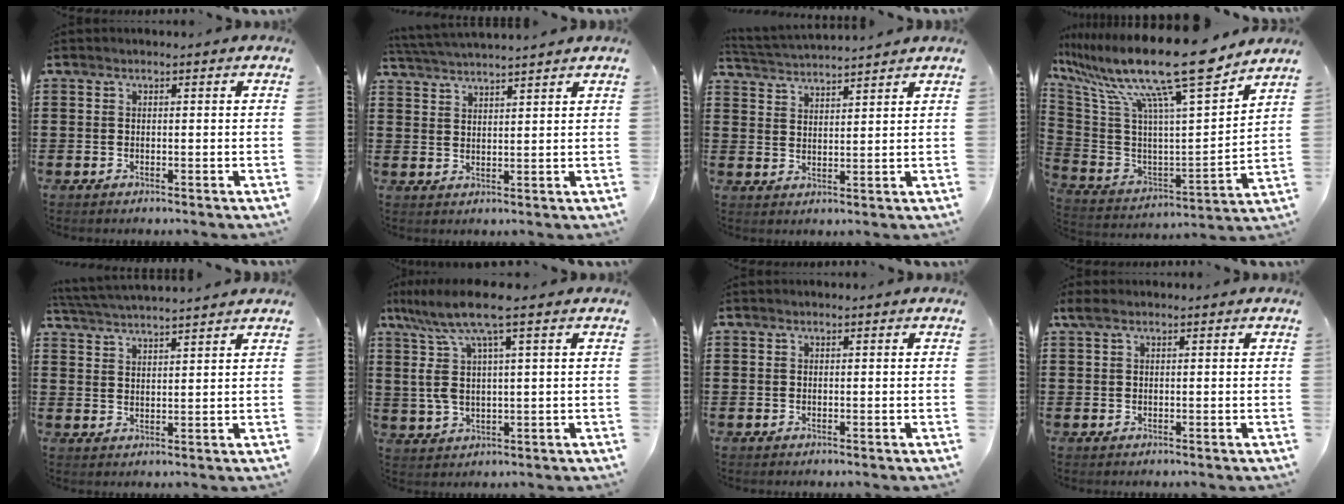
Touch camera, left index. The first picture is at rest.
{"total": 3.1, "force": [3.1, -0.6, 0.3], "torque": [-0.018, -0.013, 0.056]}
{"total": 2.8, "force": [2.8, -0.3, -0.1], "torque": [-0.011, -0.016, 0.047]}
{"total": 18.2, "force": [13.8, 1.7, 11.7], "torque": [-0.232, -0.090, 0.219]}
{"total": 3.6, "force": [3.5, -0.5, 0.5], "torque": [-0.021, -0.016, 0.062]}
{"total": 9.5, "force": [4.0, 1.9, 8.4], "torque": [-0.191, -0.016, 0.062]}
{"total": 0.0}
{"total": 1.2, "force": [0.3, 0.6, 1.0], "torque": [-0.021, 0.004, 0.004]}